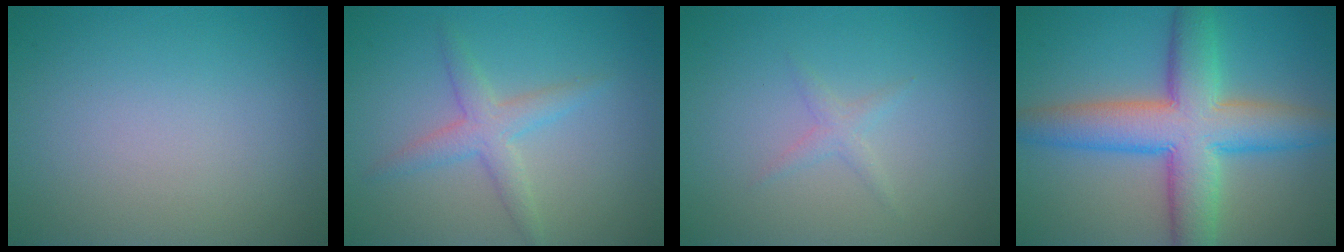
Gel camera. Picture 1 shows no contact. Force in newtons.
{"total": 2.7, "press": 2.7, "slide": 0.0}
{"total": 1.1, "press": 1.1, "slide": 0.1}
{"total": 9.3, "press": 9.3, "slide": 0.1}